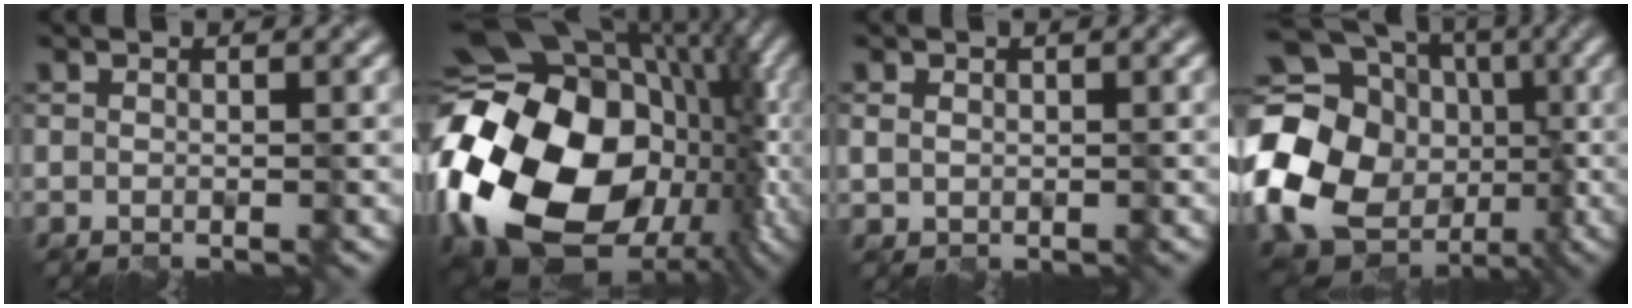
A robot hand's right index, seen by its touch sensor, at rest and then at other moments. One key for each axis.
{"total": 20.9, "fx": -2.3, "fy": 15.4, "fz": 13.9, "tx": -0.277, "ty": -0.008, "tz": -0.033}
{"total": 1.2, "fx": 0.3, "fy": 1.0, "fz": 0.5, "tx": -0.013, "ty": -0.002, "tz": 0.011}
{"total": 21.3, "fx": -3.0, "fy": 18.6, "fz": 10.0, "tx": -0.205, "ty": -0.013, "tz": -0.084}